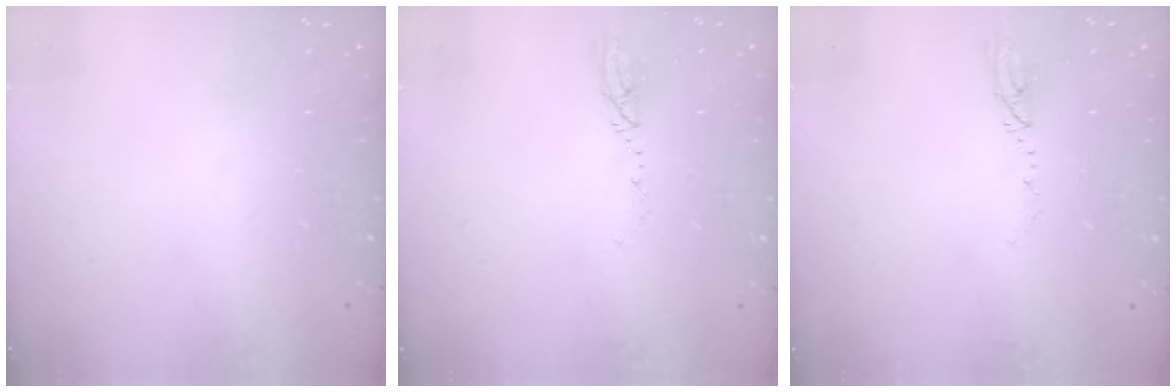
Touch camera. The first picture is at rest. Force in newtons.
{"total": 2.9, "press": 2.9, "slide": 0.4}
{"total": 2.9, "press": 2.9, "slide": 0.4}